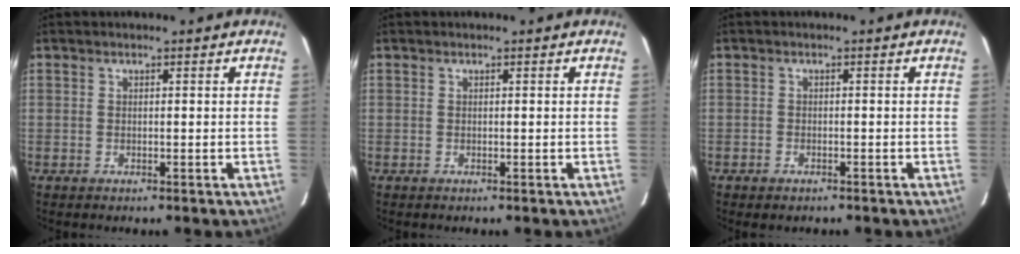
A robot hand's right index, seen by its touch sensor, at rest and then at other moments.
{"total": 0.0}
{"total": 1.3, "force": [-1.0, 0.8, 0.4], "torque": [-0.009, 0.001, -0.016]}